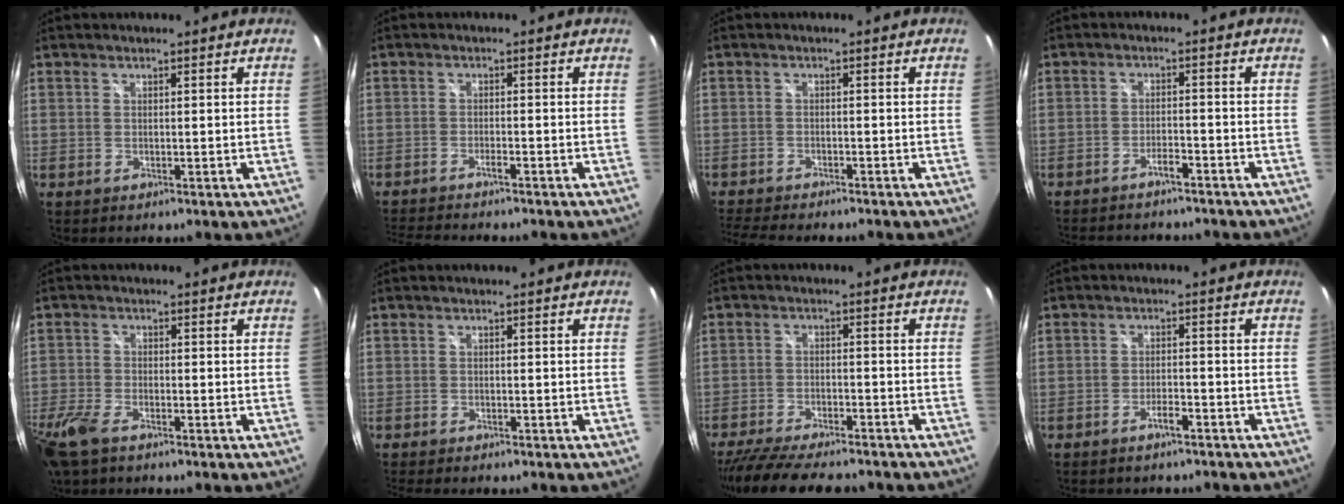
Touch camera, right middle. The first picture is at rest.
{"total": 7.3, "force": [-6.6, 0.4, 3.1], "torque": [-0.077, -0.015, -0.108]}
{"total": 8.8, "force": [-7.9, 1.3, 3.6], "torque": [-0.091, -0.022, -0.130]}
{"total": 8.3, "force": [-7.4, 1.9, 3.2], "torque": [-0.081, -0.005, -0.107]}
{"total": 9.3, "force": [-6.3, 3.7, 5.7], "torque": [-0.153, -0.029, -0.125]}
{"total": 4.5, "force": [-3.9, 0.6, 2.2], "torque": [-0.040, -0.019, -0.063]}
{"total": 16.3, "force": [-13.9, 3.8, 7.6], "torque": [-0.158, -0.032, -0.215]}
{"total": 3.5, "force": [-3.1, 1.0, 1.5], "torque": [-0.041, 0.000, -0.048]}